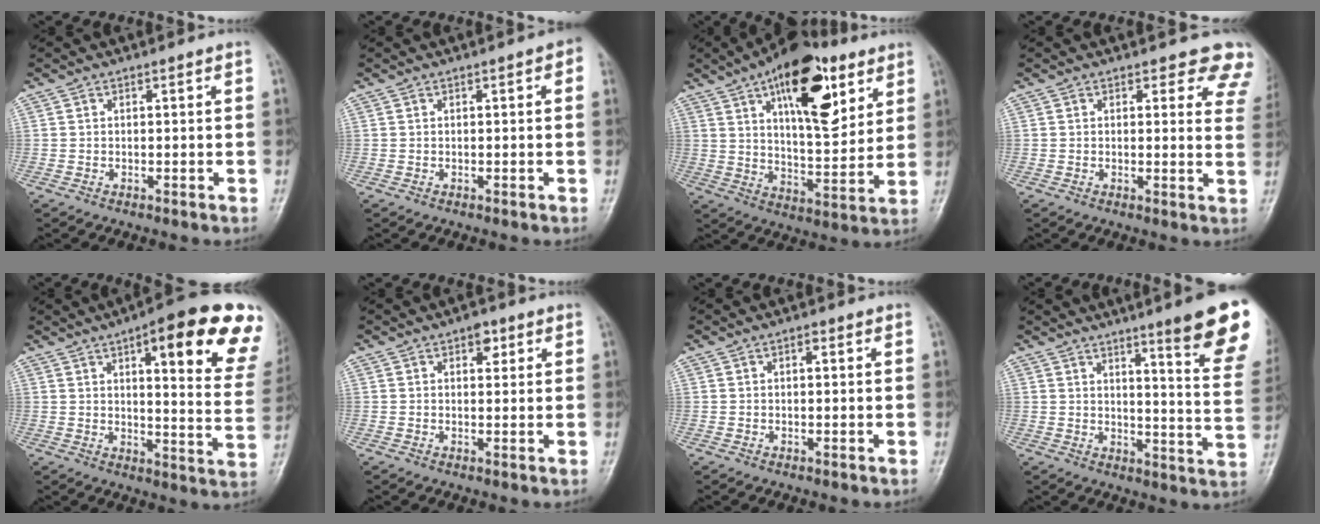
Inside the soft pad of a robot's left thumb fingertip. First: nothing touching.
{"total": 3.1, "force": [0.9, 1.1, 2.8], "torque": [-0.024, 0.003, 0.003]}
{"total": 20.2, "force": [9.6, 9.0, 15.3], "torque": [-0.191, -0.034, 0.149]}
{"total": 8.0, "force": [6.9, 3.3, 2.2], "torque": [0.026, -0.033, 0.045]}
{"total": 22.2, "force": [10.8, 5.5, 18.6], "torque": [-0.215, -0.033, 0.133]}
{"total": 2.9, "force": [1.5, 1.7, 1.8], "torque": [-0.010, -0.003, 0.017]}
{"total": 1.1, "force": [0.4, 0.6, 0.8], "torque": [-0.012, 0.002, 0.003]}
{"total": 16.8, "force": [10.4, 1.5, 13.0], "torque": [-0.137, -0.060, 0.128]}